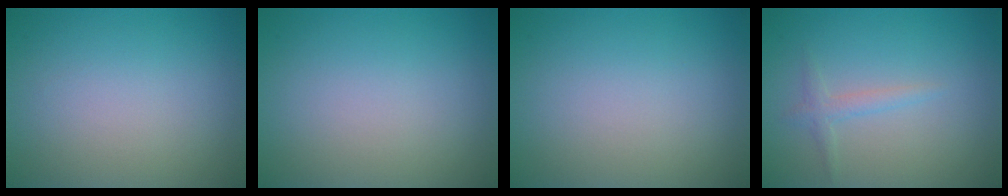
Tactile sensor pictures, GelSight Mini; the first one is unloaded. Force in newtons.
{"total": 0.0}
{"total": 0.0}
{"total": 1.3, "press": 1.3, "slide": 0.0}